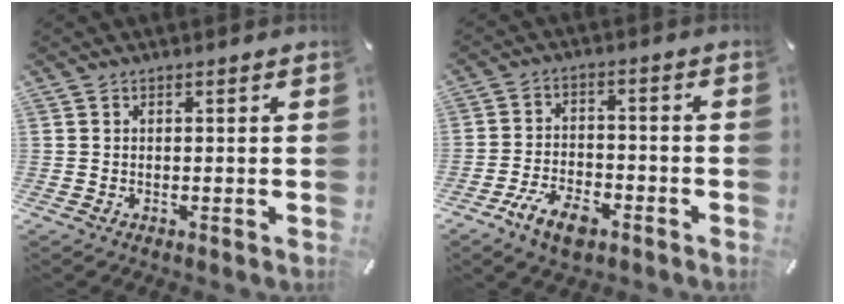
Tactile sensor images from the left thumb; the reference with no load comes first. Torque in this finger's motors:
{"motor_torque": [0.70, 0.81, 0.21, 0.19, 0.01]}